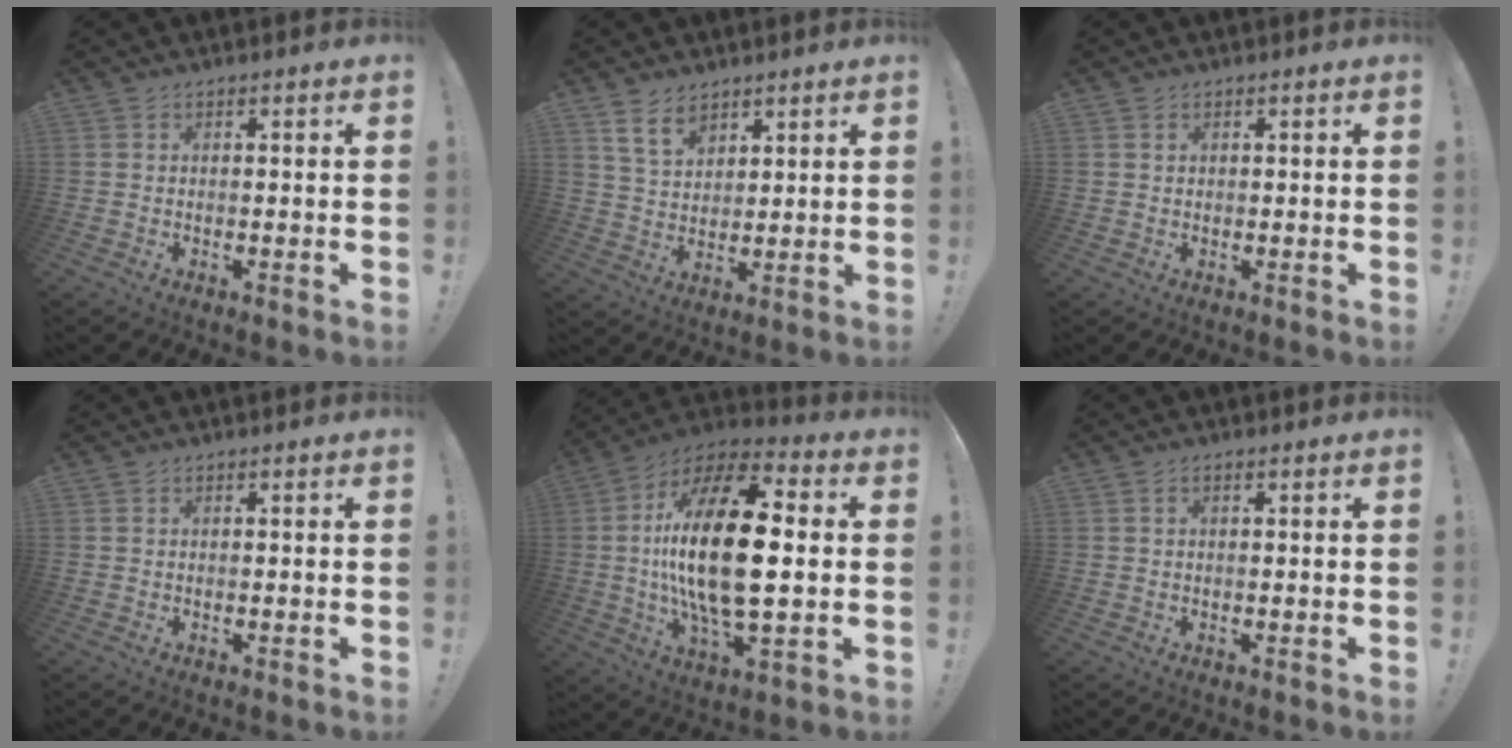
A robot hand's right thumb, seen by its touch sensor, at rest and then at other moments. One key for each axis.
{"total": 8.1, "fx": 5.5, "fy": 4.6, "fz": 3.8, "tx": -0.062, "ty": -0.027, "tz": 0.107}
{"total": 0.9, "fx": 0.5, "fy": 0.7, "fz": 0.0, "tx": 0.003, "ty": -0.001, "tz": 0.008}
{"total": 0.0}
{"total": 26.8, "fx": 0.2, "fy": 11.1, "fz": 24.3, "tx": -0.476, "ty": -0.005, "tz": -0.007}
{"total": 0.7, "fx": 0.2, "fy": 0.4, "fz": 0.6, "tx": -0.004, "ty": -0.001, "tz": 0.001}